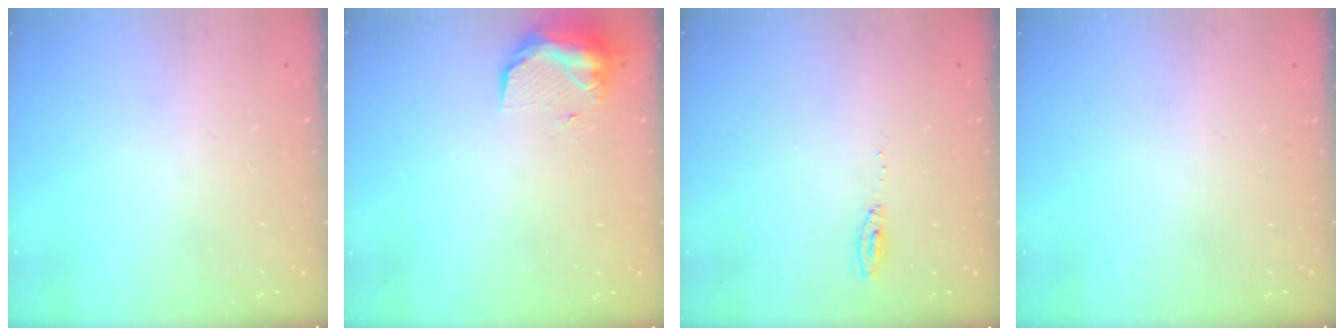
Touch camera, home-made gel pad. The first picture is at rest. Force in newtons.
{"total": 9.7, "press": 9.6, "slide": 0.9}
{"total": 4.6, "press": 4.4, "slide": 1.3}
{"total": 0.0}